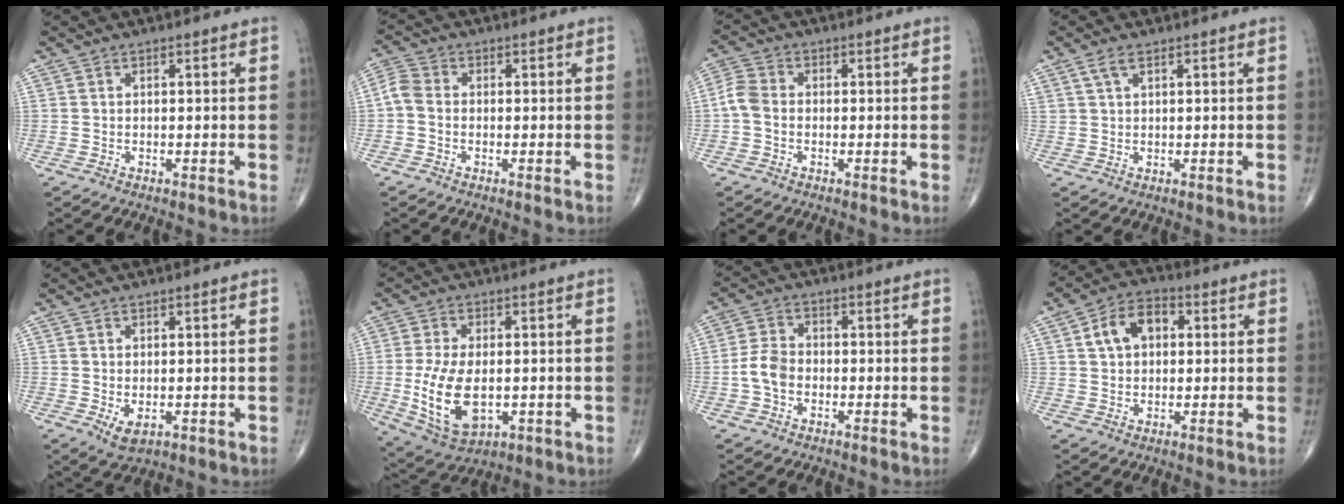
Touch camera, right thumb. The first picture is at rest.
{"total": 3.8, "force": [-0.6, 2.8, 2.5], "torque": [-0.053, 0.010, -0.024]}
{"total": 4.2, "force": [-0.7, 3.0, 2.8], "torque": [-0.060, 0.010, -0.026]}
{"total": 2.3, "force": [1.3, 1.0, 1.6], "torque": [-0.039, 0.006, 0.032]}
{"total": 3.5, "force": [-0.8, 2.0, 2.8], "torque": [-0.040, -0.008, -0.003]}
{"total": 13.4, "force": [-1.9, 7.4, 11.1], "torque": [-0.209, -0.010, -0.019]}
{"total": 5.1, "force": [-1.4, 3.7, 3.3], "torque": [-0.063, 0.017, -0.034]}
{"total": 8.2, "force": [1.9, 5.6, 5.7], "torque": [-0.084, 0.015, 0.025]}